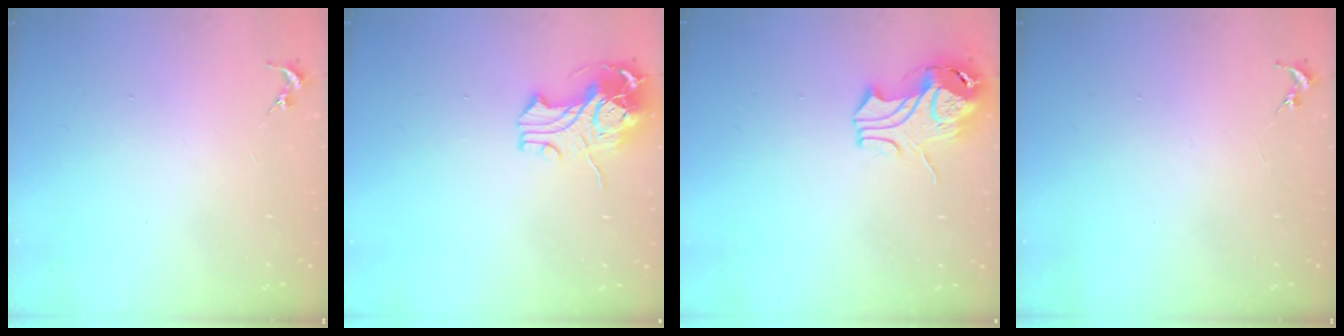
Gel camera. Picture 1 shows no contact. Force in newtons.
{"total": 11.8, "press": 11.7, "slide": 2.1}
{"total": 10.8, "press": 10.7, "slide": 1.3}
{"total": 0.0}